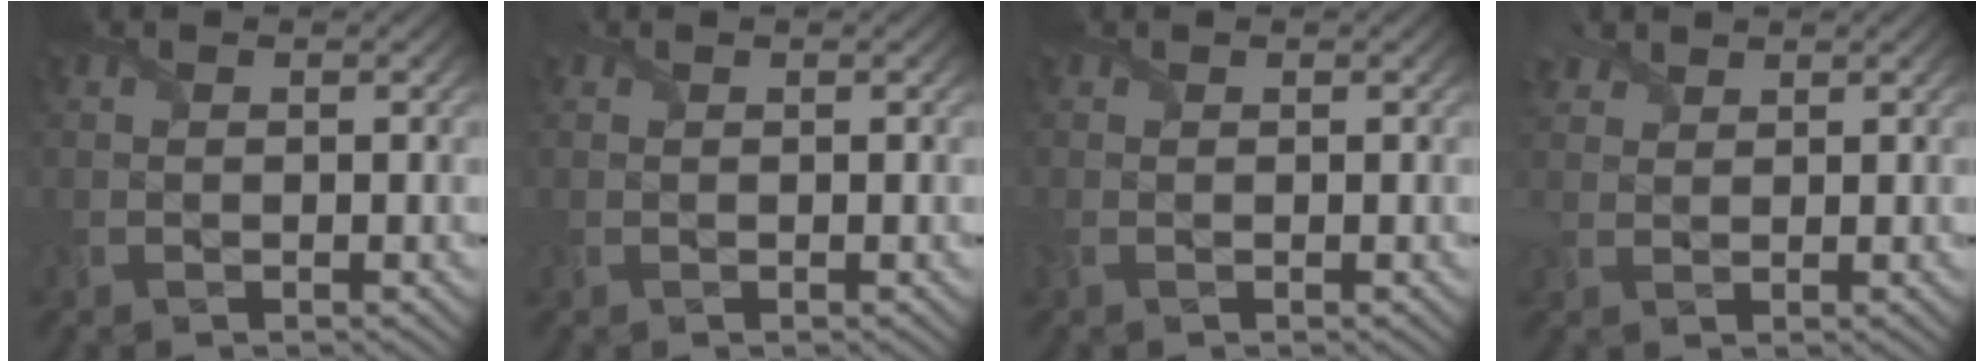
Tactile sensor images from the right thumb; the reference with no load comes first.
{"total": 0.0}
{"total": 1.0, "force": [-0.3, 0.7, 0.7], "torque": [-0.026, -0.003, -0.011]}
{"total": 2.2, "force": [1.9, 1.1, 0.6], "torque": [-0.017, 0.007, 0.041]}